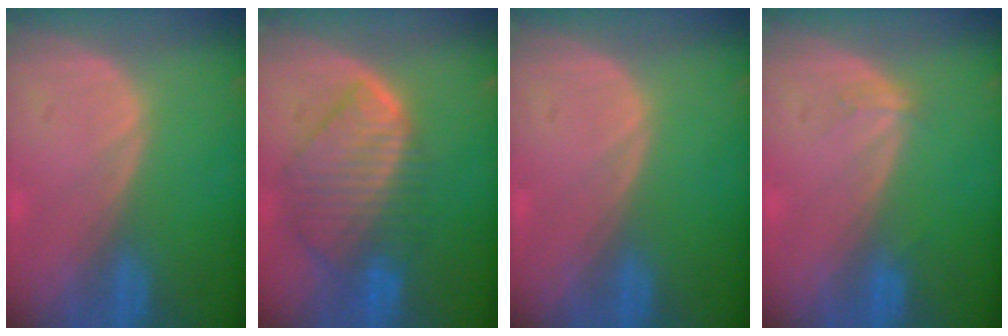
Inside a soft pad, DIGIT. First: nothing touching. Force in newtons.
{"total": 9.7, "press": 8.5, "slide": 4.7}
{"total": 0.0}
{"total": 1.1, "press": 1.1, "slide": 0.1}